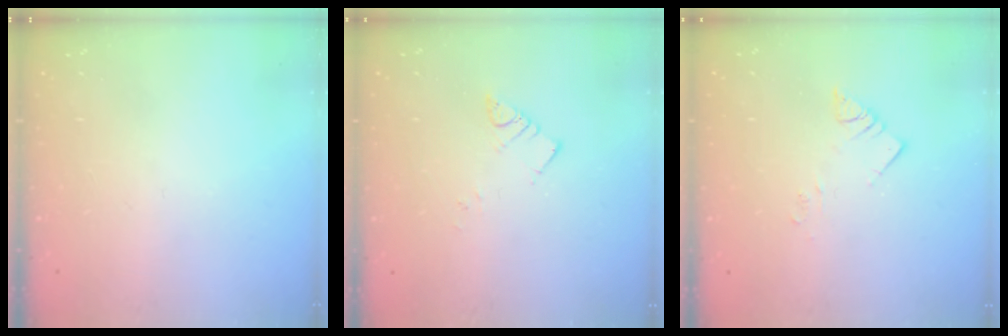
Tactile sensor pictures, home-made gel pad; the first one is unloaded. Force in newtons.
{"total": 4.0, "press": 4.0, "slide": 0.1}
{"total": 3.4, "press": 3.4, "slide": 0.1}